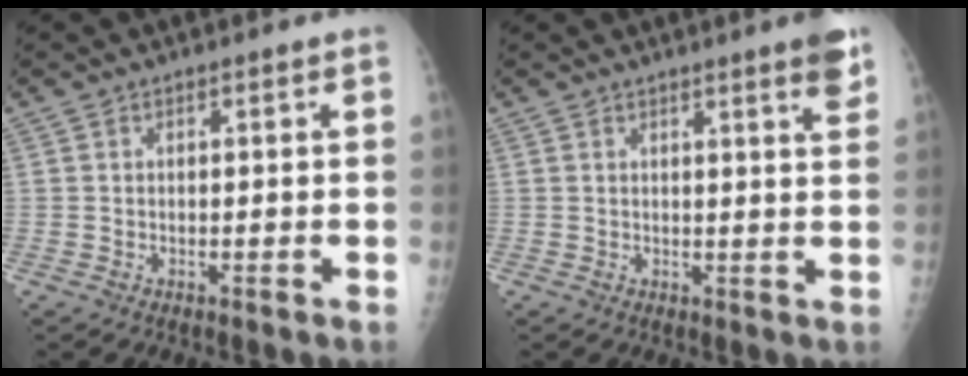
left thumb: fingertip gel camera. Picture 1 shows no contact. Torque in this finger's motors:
{"motor_torque": [3.20, 0.99, 0.61, -0.31, 0.00]}